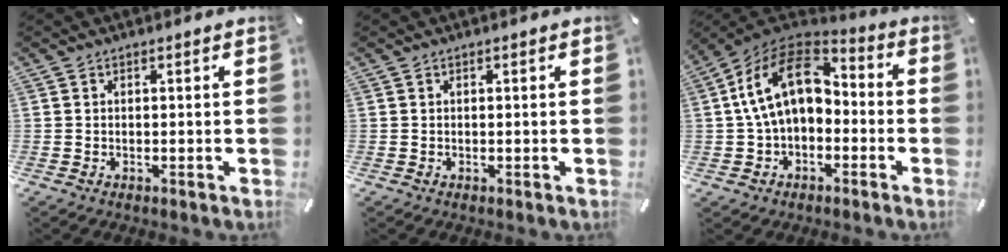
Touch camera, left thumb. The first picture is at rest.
{"total": 0.0}
{"total": 16.3, "force": [1.9, 11.3, 11.6], "torque": [-0.229, 0.012, 0.033]}